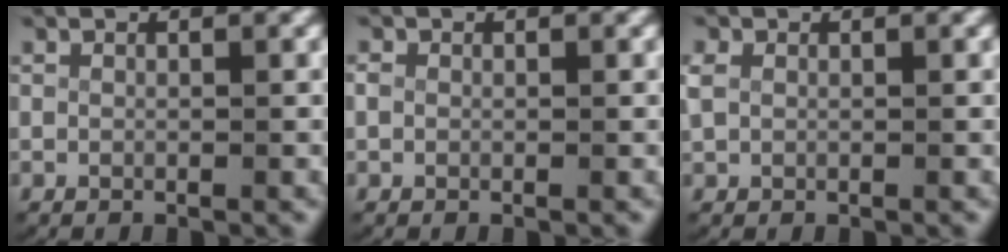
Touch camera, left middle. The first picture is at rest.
{"total": 0.6, "force": [0.0, 0.5, 0.3], "torque": [-0.012, -0.004, 0.003]}
{"total": 1.0, "force": [0.3, 0.8, 0.5], "torque": [-0.026, -0.004, 0.012]}